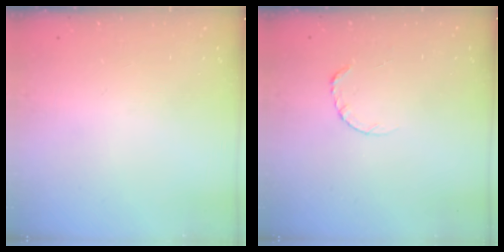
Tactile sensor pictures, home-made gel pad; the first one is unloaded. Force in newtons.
{"total": 3.4, "press": 3.4, "slide": 0.4}